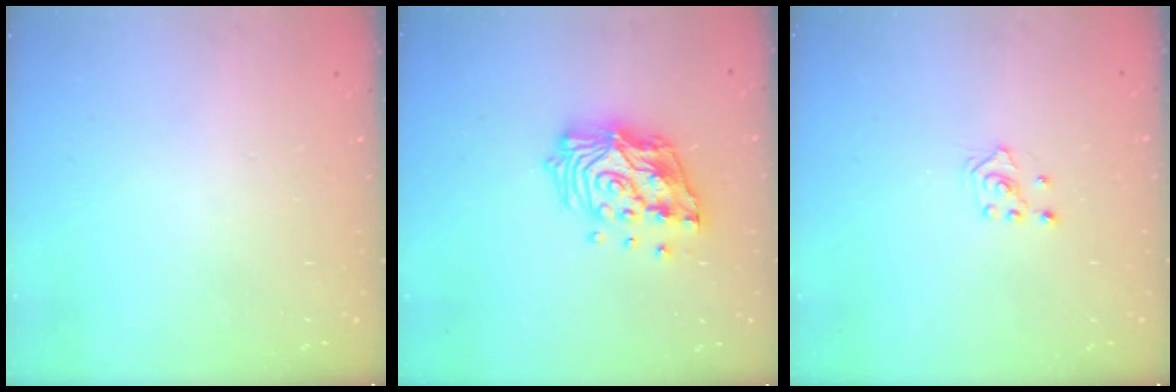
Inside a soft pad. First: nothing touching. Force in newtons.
{"total": 16.1, "press": 16.0, "slide": 2.3}
{"total": 2.1, "press": 1.8, "slide": 0.9}